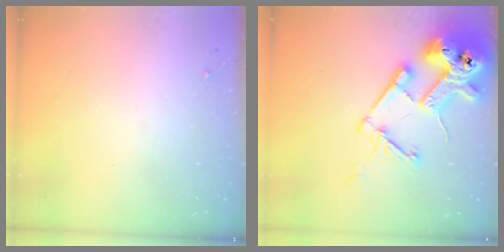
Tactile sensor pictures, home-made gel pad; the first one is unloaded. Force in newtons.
{"total": 21.7, "press": 21.5, "slide": 2.7}